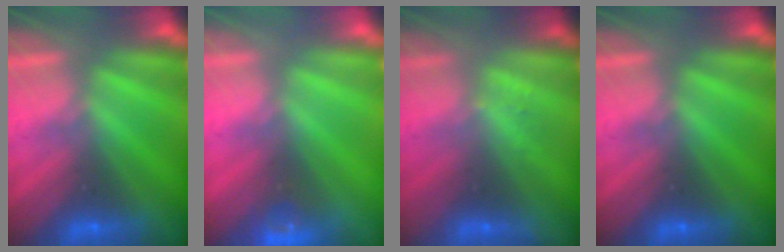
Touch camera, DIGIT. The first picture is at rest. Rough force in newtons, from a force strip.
{"total": 3.4}
{"total": 1.3}
{"total": 0.0}